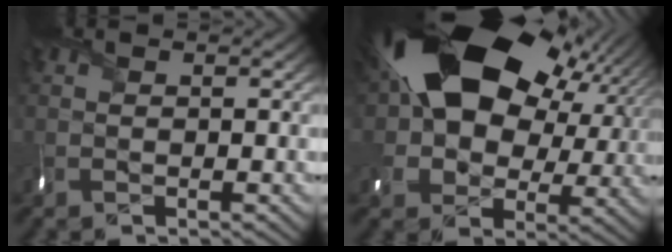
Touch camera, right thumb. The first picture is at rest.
{"total": 20.3, "force": [6.0, 14.0, 13.4], "torque": [-0.248, 0.011, 0.112]}